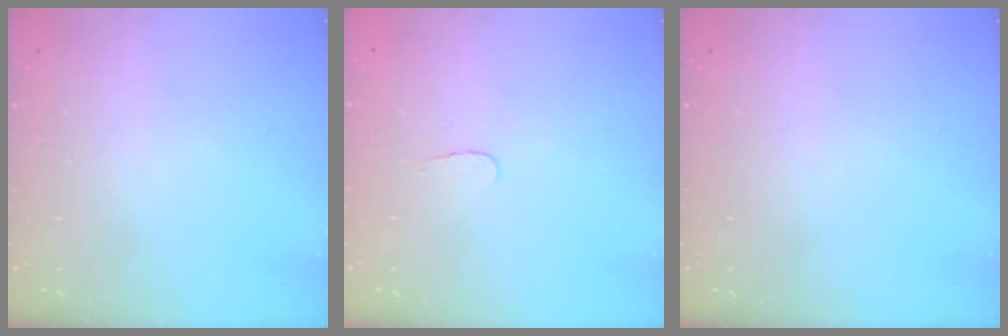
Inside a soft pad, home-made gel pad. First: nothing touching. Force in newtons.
{"total": 2.8, "press": 2.8, "slide": 0.3}
{"total": 0.0}